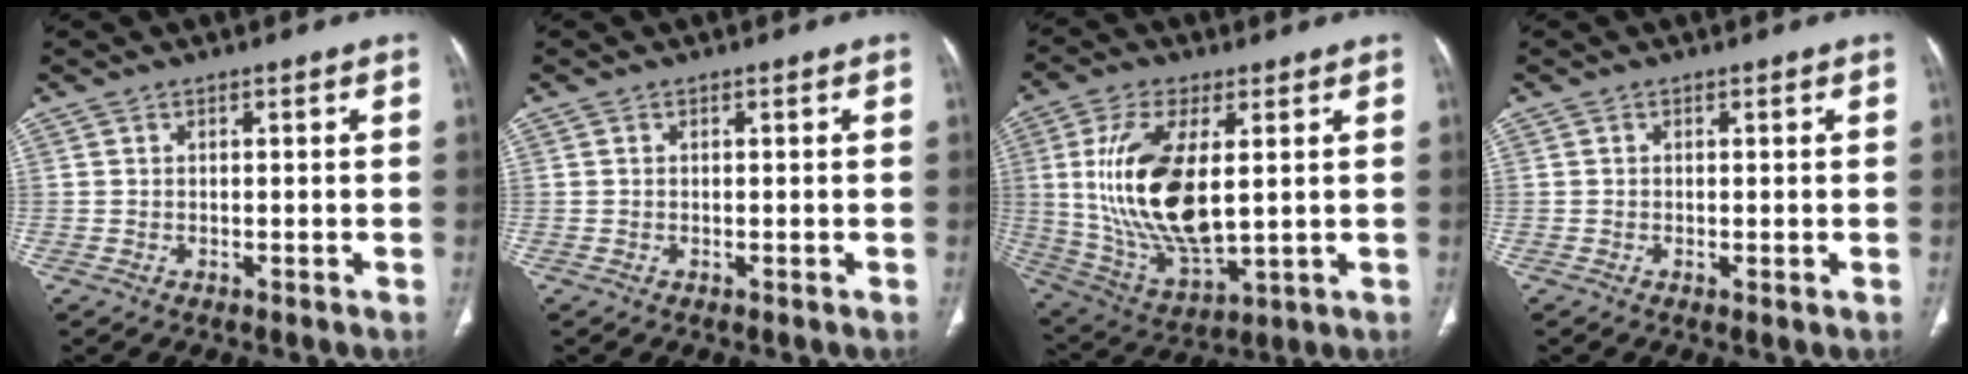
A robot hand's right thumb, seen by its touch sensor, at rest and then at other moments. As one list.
[{"total": 0.0}, {"total": 18.7, "force": [2.5, 8.4, 16.5], "torque": [-0.328, -0.022, 0.061]}, {"total": 0.6, "force": [-0.1, 0.2, 0.5], "torque": [-0.015, -0.004, -0.002]}]